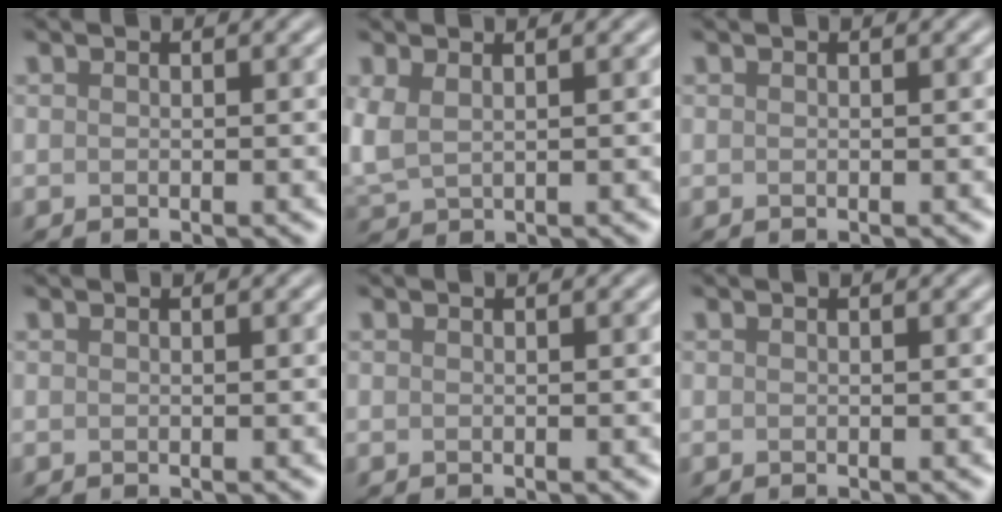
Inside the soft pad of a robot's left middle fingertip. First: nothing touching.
{"total": 2.8, "force": [0.9, 1.6, 2.0], "torque": [-0.062, 0.000, 0.023]}
{"total": 0.0}
{"total": 0.0}
{"total": 0.0}
{"total": 0.0}